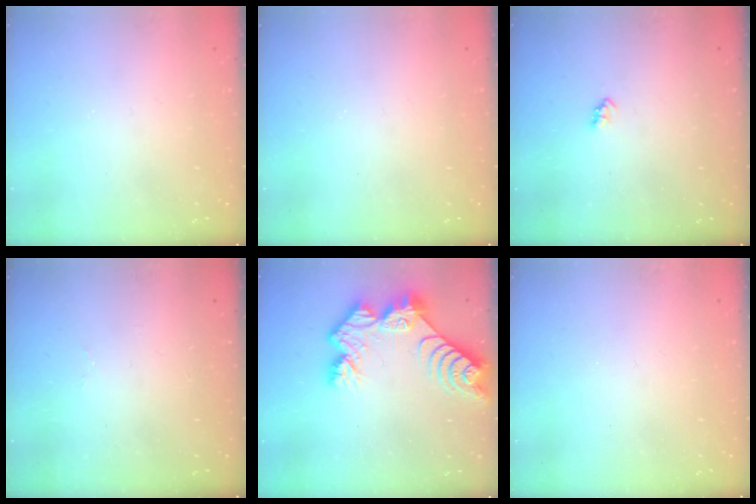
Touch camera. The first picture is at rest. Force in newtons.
{"total": 0.0}
{"total": 2.4, "press": 2.4, "slide": 0.4}
{"total": 2.0, "press": 1.9, "slide": 0.8}
{"total": 11.9, "press": 11.9, "slide": 1.0}
{"total": 0.0}